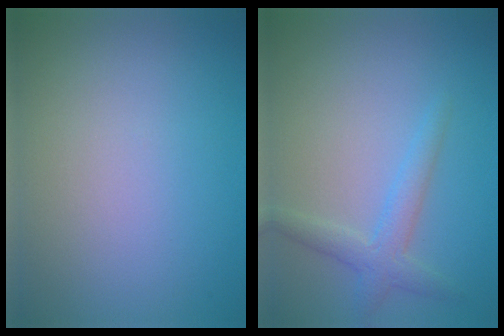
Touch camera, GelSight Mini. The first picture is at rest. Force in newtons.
{"total": 2.4, "press": 2.4, "slide": 0.1}